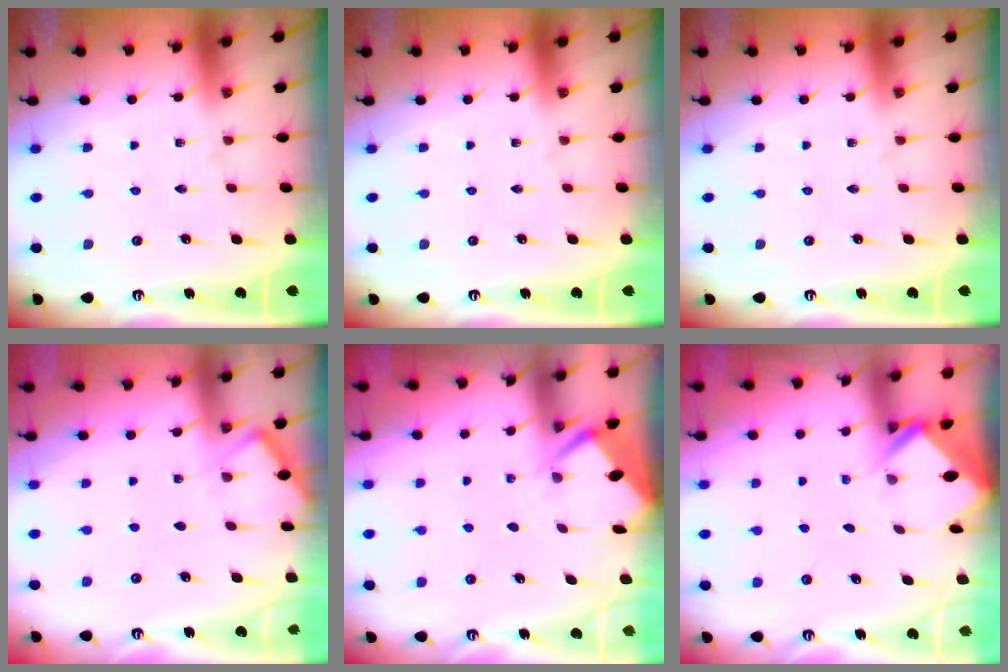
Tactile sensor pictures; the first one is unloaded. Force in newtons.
{"total": 0.0}
{"total": 0.0}
{"total": 3.1, "press": 3.1, "slide": 0.5}
{"total": 2.8, "press": 2.8, "slide": 0.2}
{"total": 2.6, "press": 2.6, "slide": 0.2}